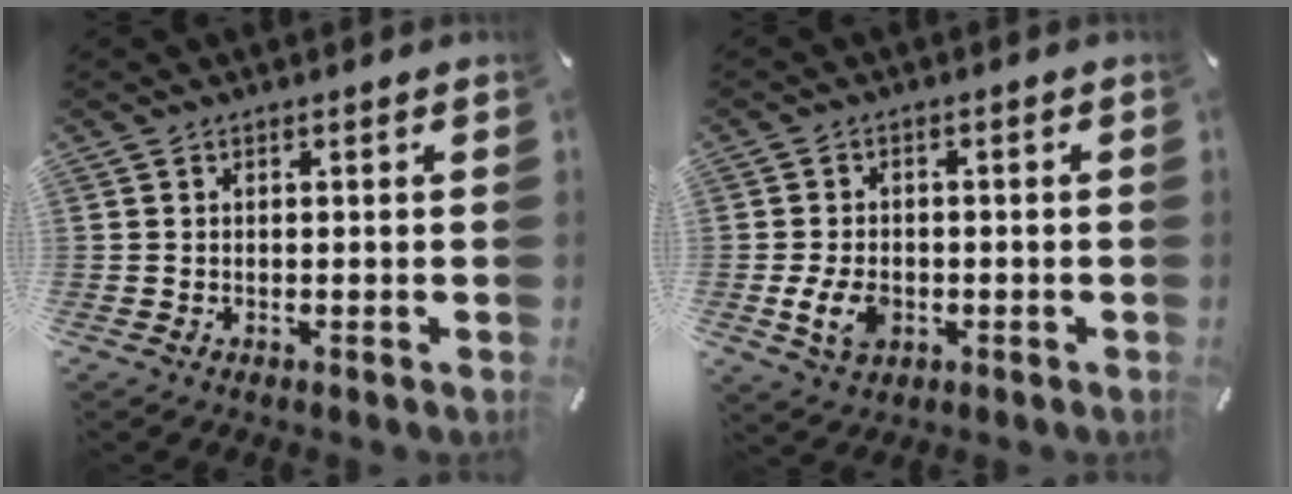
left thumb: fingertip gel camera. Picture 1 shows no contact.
{"total": 6.7, "force": [-1.7, 4.7, 4.4], "torque": [-0.089, 0.001, -0.033]}